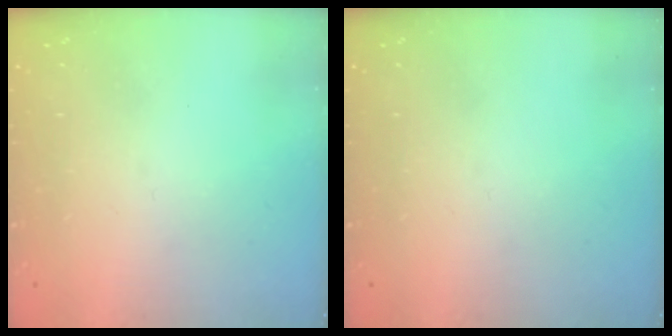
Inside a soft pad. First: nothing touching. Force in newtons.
{"total": 0.0}